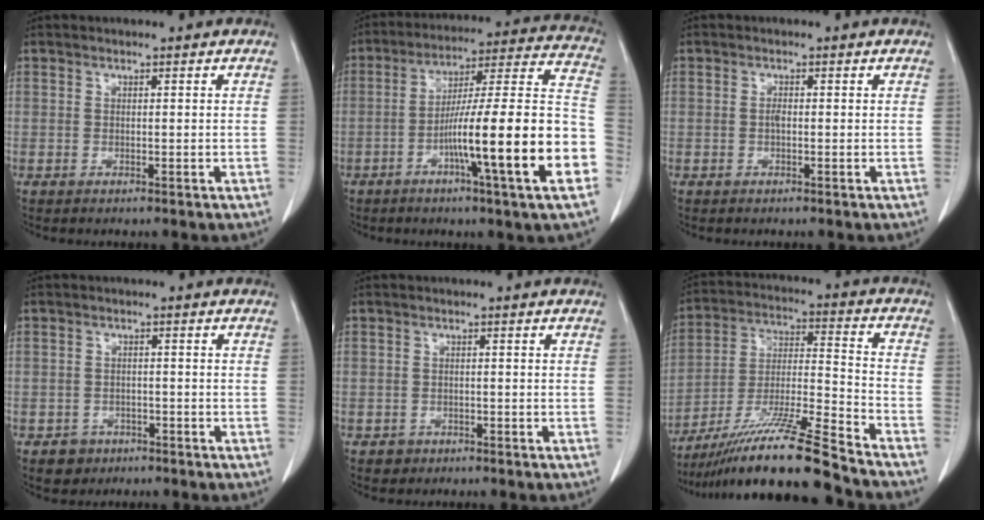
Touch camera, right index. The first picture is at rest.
{"total": 21.1, "force": [-6.9, -0.2, 19.9], "torque": [-0.259, 0.009, -0.110]}
{"total": 0.7, "force": [-0.1, 0.2, 0.7], "torque": [-0.012, 0.003, -0.002]}
{"total": 3.1, "force": [-1.8, 2.6, 0.1], "torque": [0.002, 0.012, -0.024]}
{"total": 1.8, "force": [-1.1, 1.5, -0.2], "torque": [0.003, 0.008, -0.017]}
{"total": 18.8, "force": [-15.4, -0.8, 10.7], "torque": [-0.209, -0.024, -0.276]}